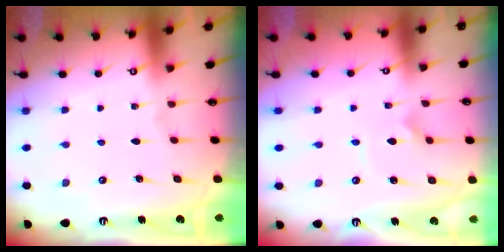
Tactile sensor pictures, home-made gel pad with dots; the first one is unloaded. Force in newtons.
{"total": 2.3, "press": 2.3, "slide": 0.2}